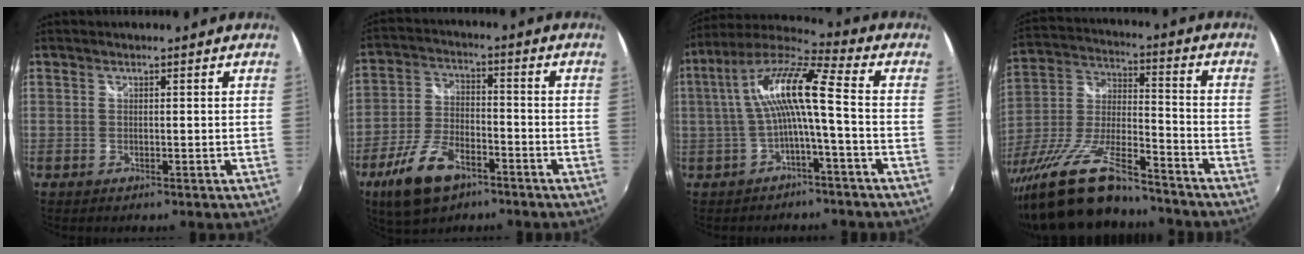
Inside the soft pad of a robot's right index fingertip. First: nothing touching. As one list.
[{"total": 12.5, "force": [-7.6, 6.0, 7.8], "torque": [-0.178, -0.011, -0.140]}, {"total": 11.8, "force": [-1.2, 1.0, 11.7], "torque": [-0.232, 0.019, -0.021]}, {"total": 21.1, "force": [-16.7, 4.6, 12.1], "torque": [-0.250, -0.037, -0.288]}]